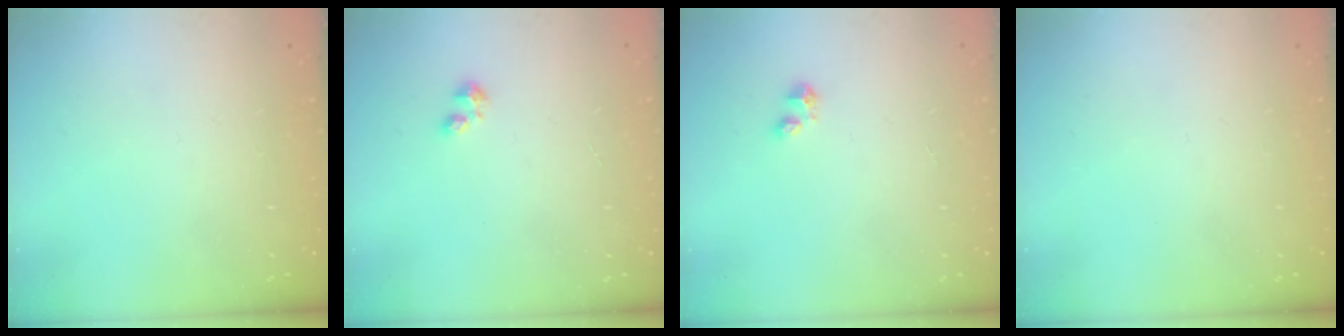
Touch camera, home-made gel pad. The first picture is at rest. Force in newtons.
{"total": 1.8, "press": 1.8, "slide": 0.4}
{"total": 2.8, "press": 2.8, "slide": 0.4}
{"total": 0.0}